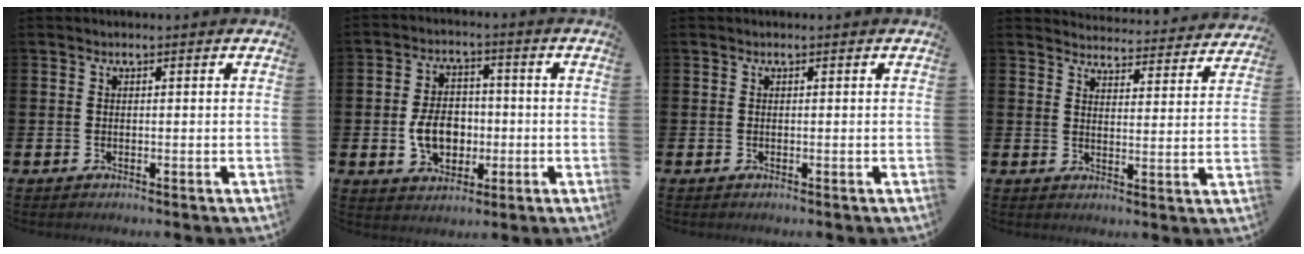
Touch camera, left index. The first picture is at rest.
{"total": 6.3, "force": [-1.1, 4.7, 4.1], "torque": [-0.074, 0.004, -0.026]}
{"total": 0.0}
{"total": 4.1, "force": [4.1, 0.6, 0.1], "torque": [-0.013, -0.035, 0.069]}